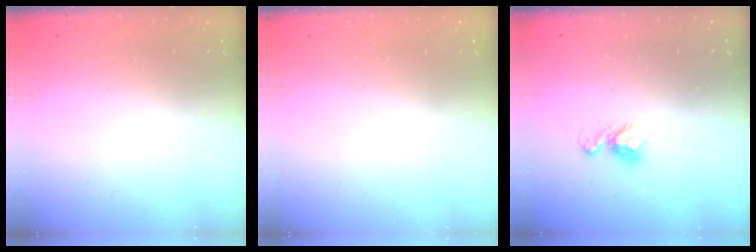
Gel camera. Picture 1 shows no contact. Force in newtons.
{"total": 1.7, "press": 1.7, "slide": 0.2}
{"total": 7.8, "press": 7.8, "slide": 0.6}